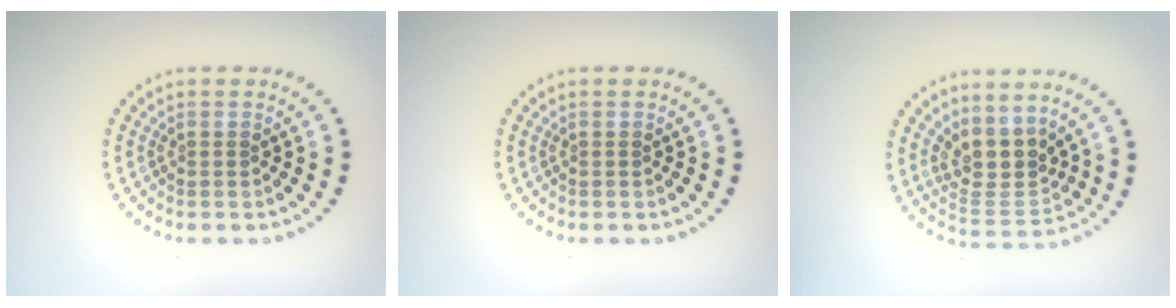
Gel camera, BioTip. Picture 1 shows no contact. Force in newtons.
{"total": 0.0}
{"total": 3.8, "press": 3.1, "slide": 2.2}